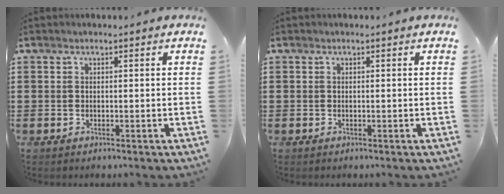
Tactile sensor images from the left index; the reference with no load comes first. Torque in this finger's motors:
{"motor_torque": [0.00, 0.00, -0.02, -0.01]}